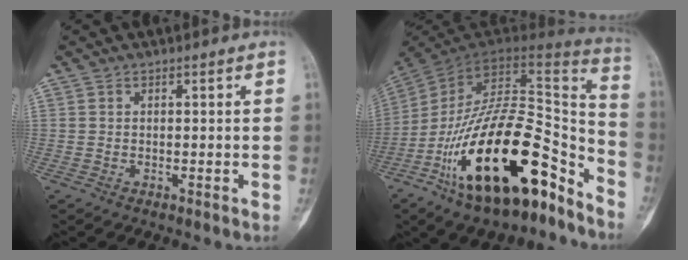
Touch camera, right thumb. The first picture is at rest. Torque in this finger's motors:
{"motor_torque": [3.33, 1.69, 2.24, -0.52, 0.95]}